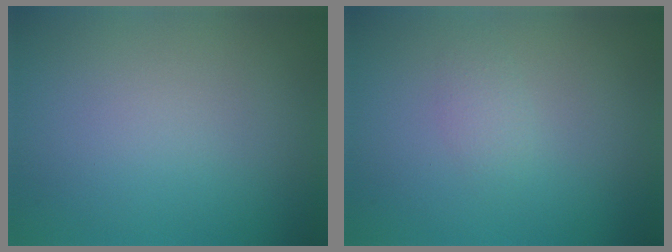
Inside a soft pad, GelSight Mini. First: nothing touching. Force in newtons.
{"total": 1.2, "press": 1.2, "slide": 0.0}